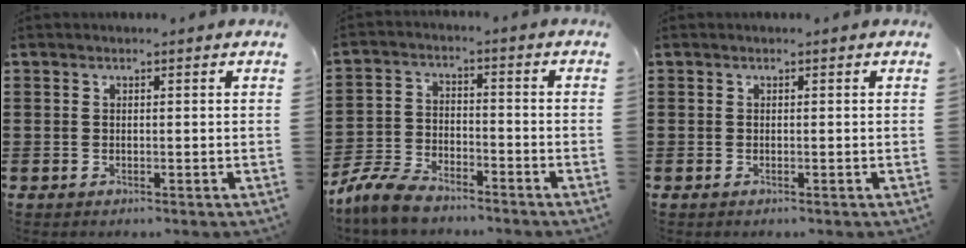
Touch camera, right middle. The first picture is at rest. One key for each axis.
{"total": 7.0, "fx": -6.4, "fy": 1.8, "fz": 2.3, "tx": -0.065, "ty": 0.006, "tz": -0.131}
{"total": 0.0}